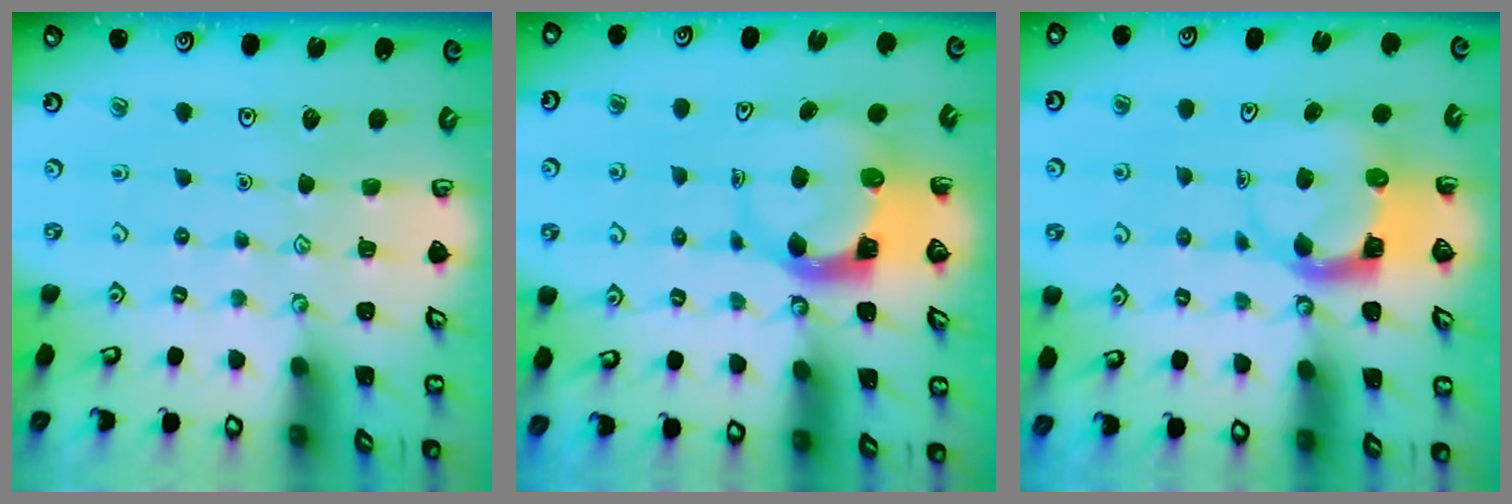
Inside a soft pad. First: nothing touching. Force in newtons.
{"total": 3.8, "press": 3.8, "slide": 0.6}
{"total": 4.0, "press": 3.9, "slide": 0.3}